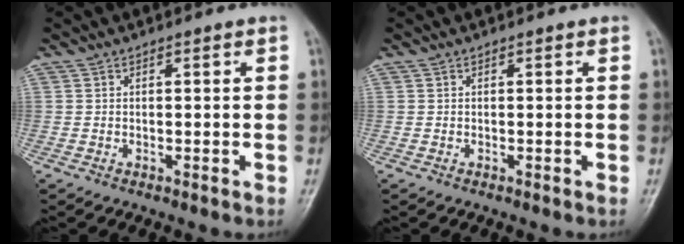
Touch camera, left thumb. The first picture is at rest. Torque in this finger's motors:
{"motor_torque": [0.00, 0.00, -0.08, -0.06, 0.00]}